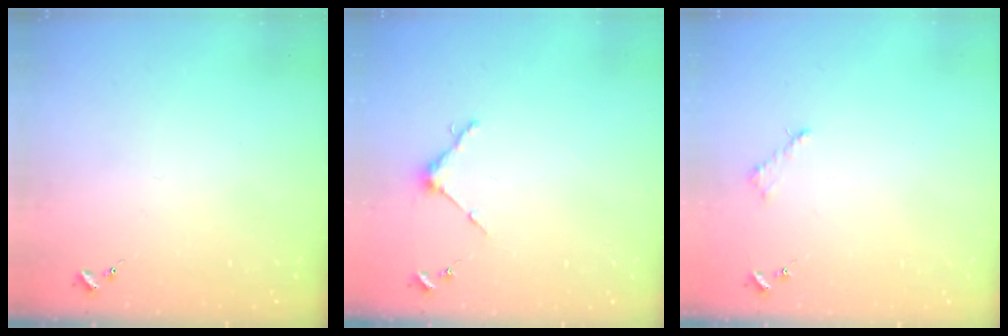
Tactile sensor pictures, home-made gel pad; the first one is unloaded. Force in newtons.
{"total": 4.0, "press": 4.0, "slide": 0.4}
{"total": 2.6, "press": 2.5, "slide": 0.3}